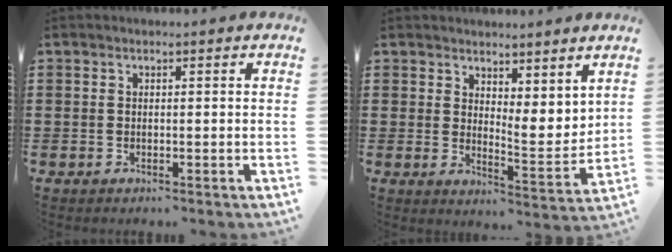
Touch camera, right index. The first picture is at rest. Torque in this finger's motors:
{"motor_torque": [0.99, 0.67, 0.11, 0.06]}